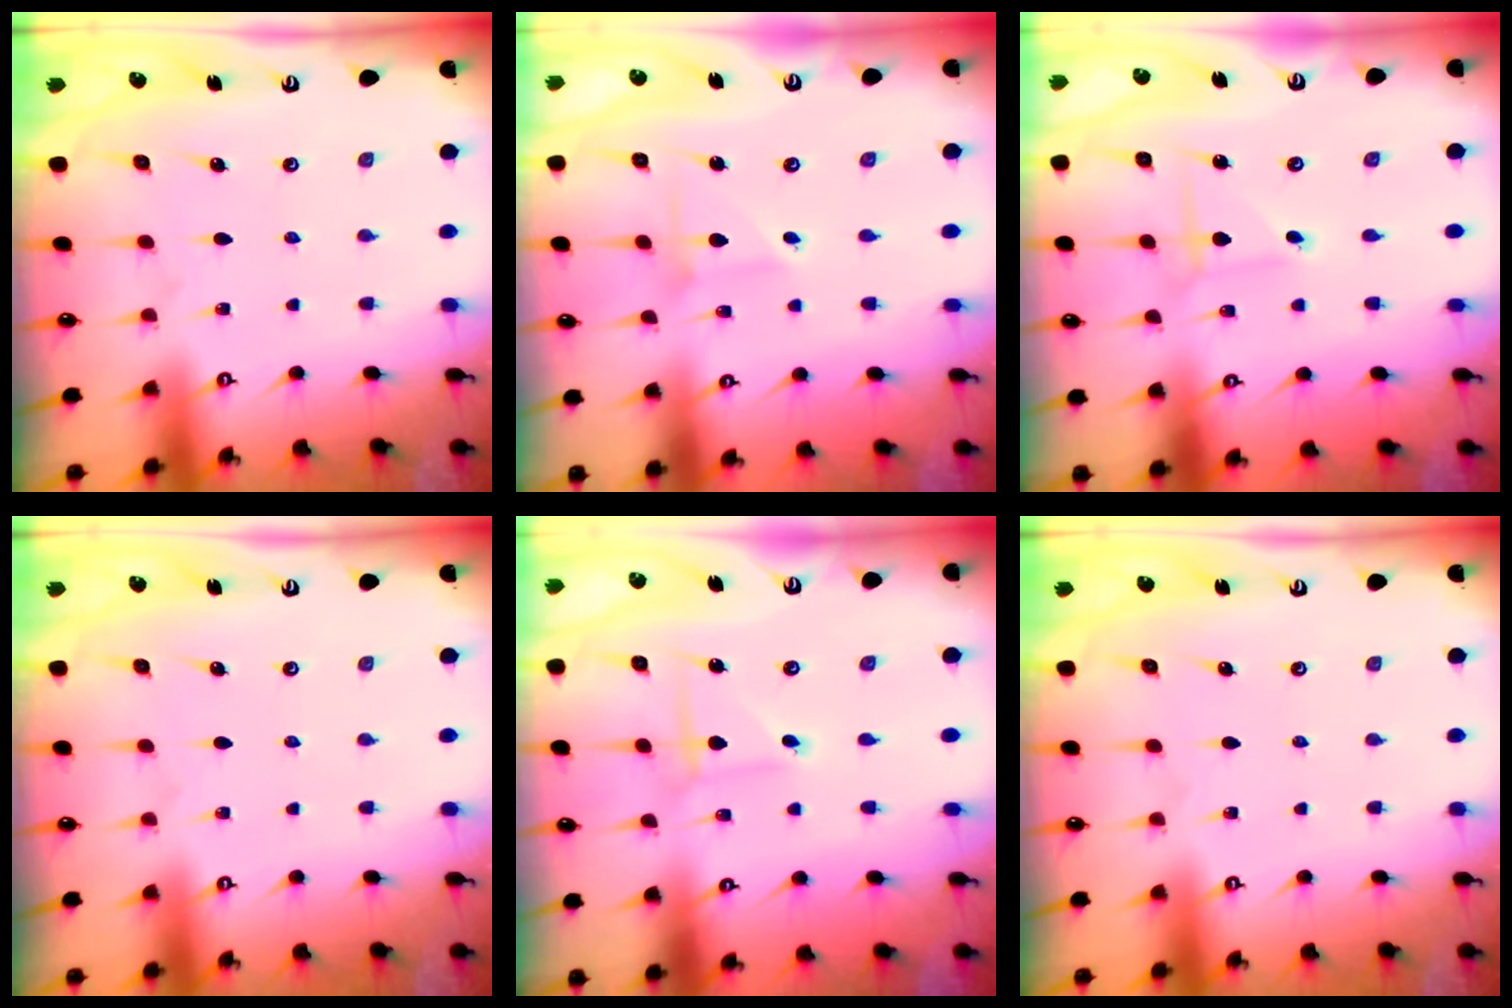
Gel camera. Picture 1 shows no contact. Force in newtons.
{"total": 2.2, "press": 2.2, "slide": 0.2}
{"total": 1.3, "press": 1.3, "slide": 0.1}
{"total": 0.0}
{"total": 1.8, "press": 1.8, "slide": 0.2}
{"total": 0.0}